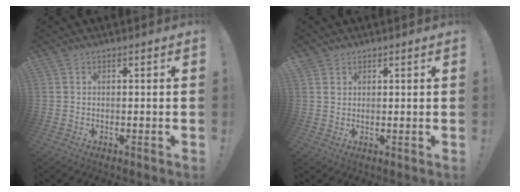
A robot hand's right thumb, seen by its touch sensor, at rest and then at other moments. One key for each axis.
{"total": 2.7, "fx": 1.6, "fy": 2.2, "fz": 0.3, "tx": 0.003, "ty": -0.010, "tz": 0.027}